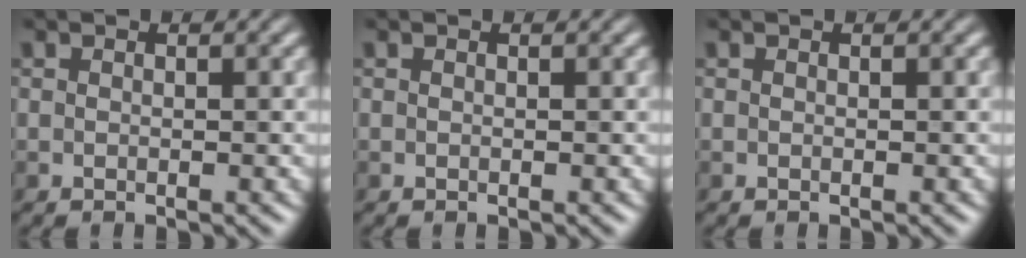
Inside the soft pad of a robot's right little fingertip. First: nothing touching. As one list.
[{"total": 0.0}, {"total": 0.0}]